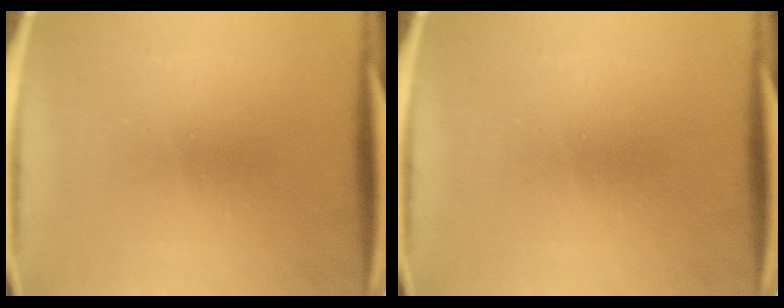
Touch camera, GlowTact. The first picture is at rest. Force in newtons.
{"total": 0.0}